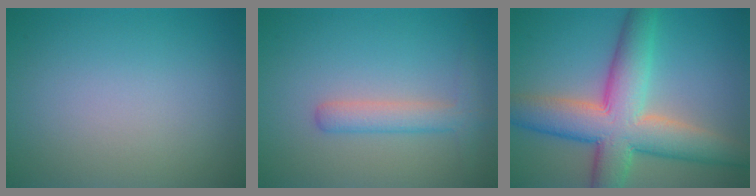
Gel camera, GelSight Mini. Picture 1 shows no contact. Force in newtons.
{"total": 2.7, "press": 2.7, "slide": 0.1}
{"total": 9.7, "press": 9.7, "slide": 0.4}